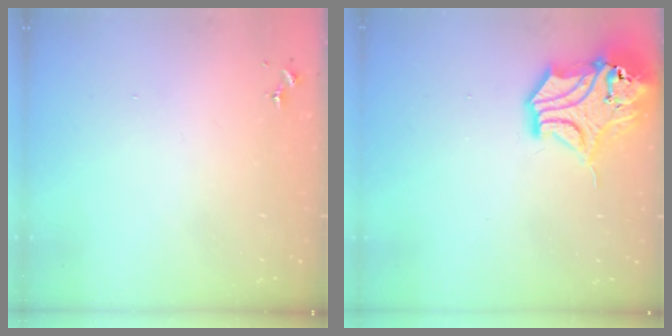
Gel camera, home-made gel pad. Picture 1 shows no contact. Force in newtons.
{"total": 15.4, "press": 15.3, "slide": 2.2}